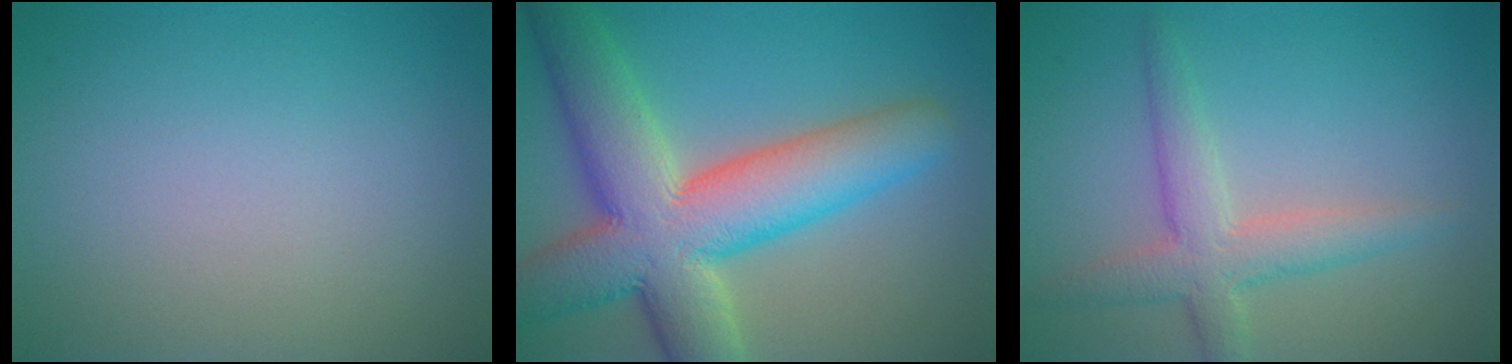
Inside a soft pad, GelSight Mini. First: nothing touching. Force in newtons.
{"total": 12.1, "press": 12.0, "slide": 0.8}
{"total": 3.9, "press": 3.9, "slide": 0.2}